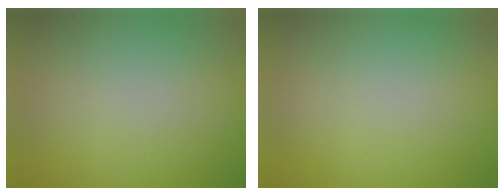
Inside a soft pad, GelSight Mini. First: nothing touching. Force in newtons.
{"total": 0.0}